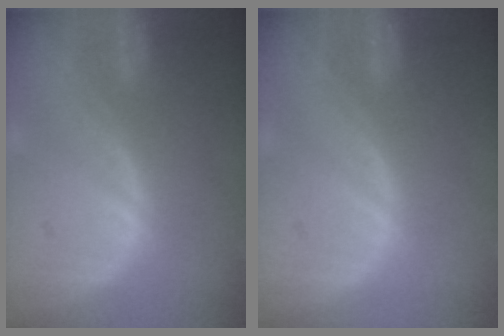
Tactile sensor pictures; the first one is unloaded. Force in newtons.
{"total": 0.0}